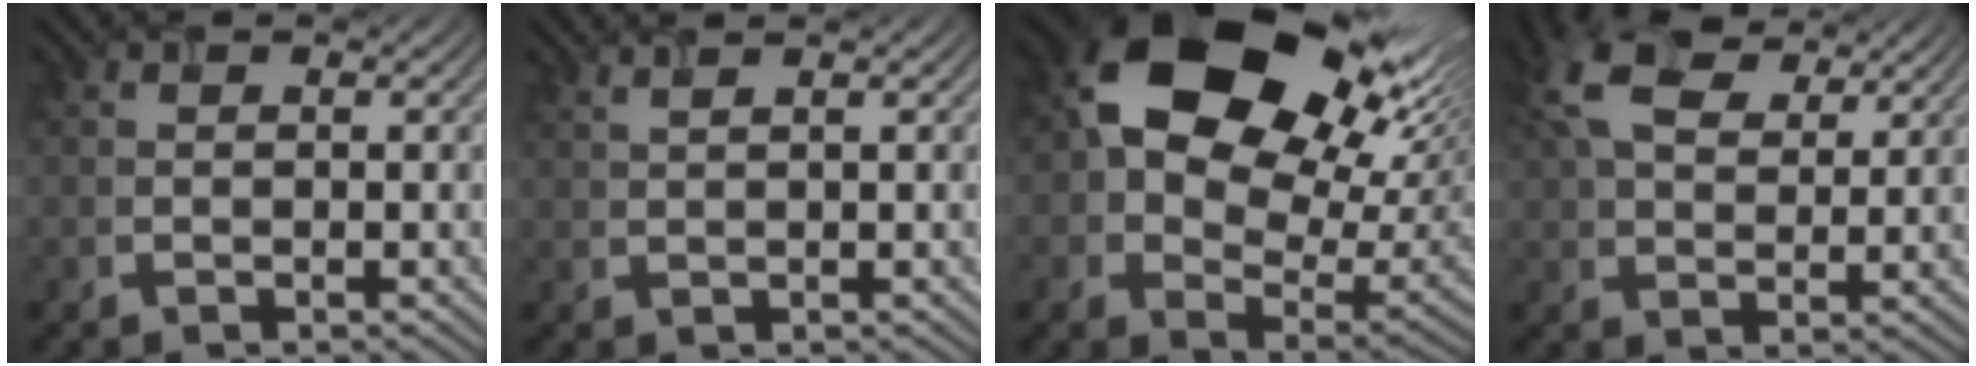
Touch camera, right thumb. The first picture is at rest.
{"total": 2.0, "force": [1.4, 0.4, 1.3], "torque": [-0.023, 0.006, 0.017]}
{"total": 19.6, "force": [8.0, 12.2, 13.0], "torque": [-0.238, 0.003, 0.150]}
{"total": 11.1, "force": [5.8, 5.9, 7.3], "torque": [-0.186, 0.028, 0.113]}